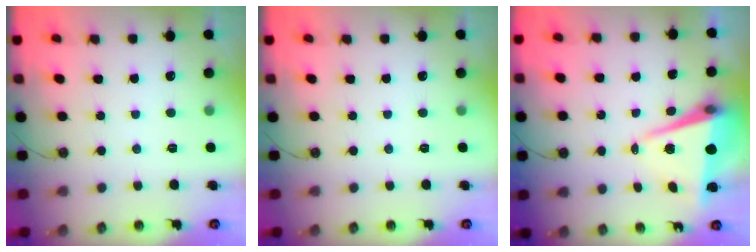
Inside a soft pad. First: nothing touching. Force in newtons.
{"total": 0.0}
{"total": 7.8, "press": 7.3, "slide": 2.9}